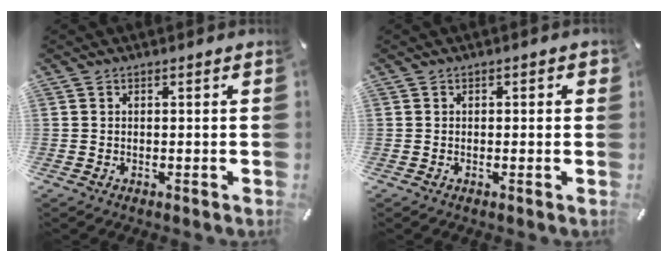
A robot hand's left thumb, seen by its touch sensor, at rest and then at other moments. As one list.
[{"total": 0.8, "force": [-0.1, 0.7, 0.4], "torque": [-0.006, 0.005, -0.003]}]